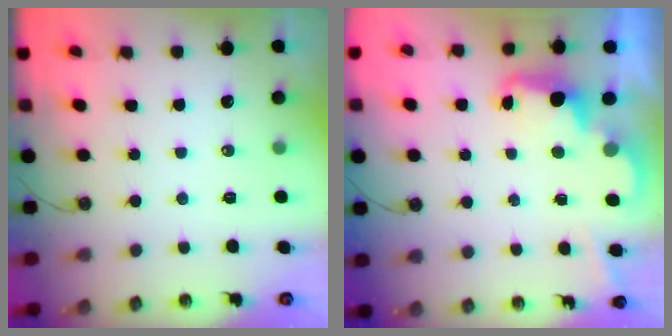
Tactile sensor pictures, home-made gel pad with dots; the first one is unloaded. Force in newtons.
{"total": 2.4, "press": 2.3, "slide": 0.5}